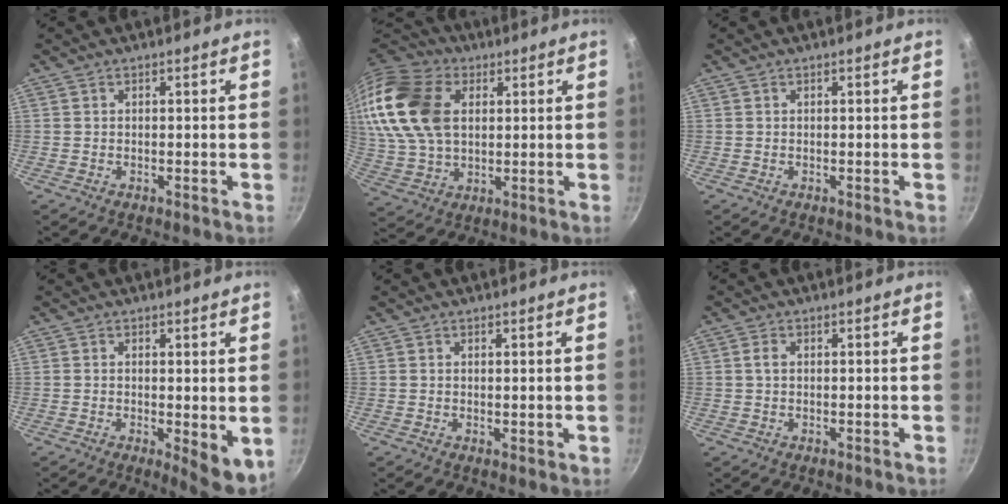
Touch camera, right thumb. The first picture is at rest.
{"total": 20.8, "force": [5.1, 14.1, 14.5], "torque": [-0.287, 0.005, 0.098]}
{"total": 0.0}
{"total": 6.4, "force": [-0.3, 2.3, 5.9], "torque": [-0.074, -0.011, 0.000]}
{"total": 0.8, "force": [0.4, 0.4, 0.6], "torque": [-0.006, -0.006, 0.005]}
{"total": 1.4, "force": [0.2, 0.9, 1.1], "torque": [-0.021, 0.004, 0.003]}